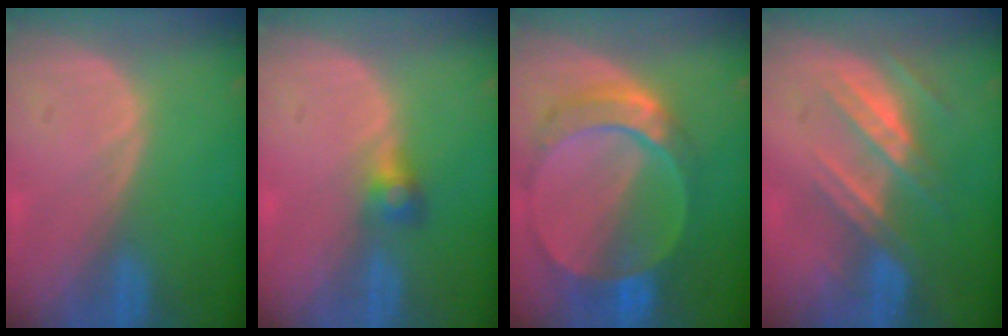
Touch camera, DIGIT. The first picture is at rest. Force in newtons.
{"total": 2.6, "press": 2.5, "slide": 0.2}
{"total": 9.5, "press": 8.3, "slide": 4.4}
{"total": 7.3, "press": 6.8, "slide": 2.6}